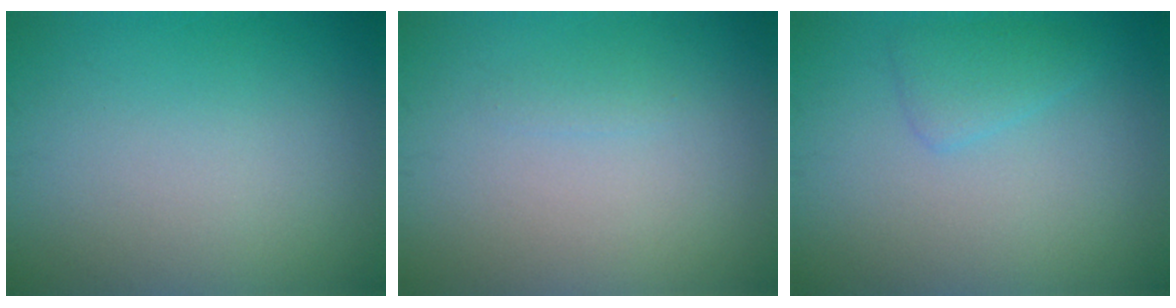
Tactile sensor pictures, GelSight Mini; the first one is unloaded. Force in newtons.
{"total": 0.6, "press": 0.6, "slide": 0.0}
{"total": 1.7, "press": 1.7, "slide": 0.1}